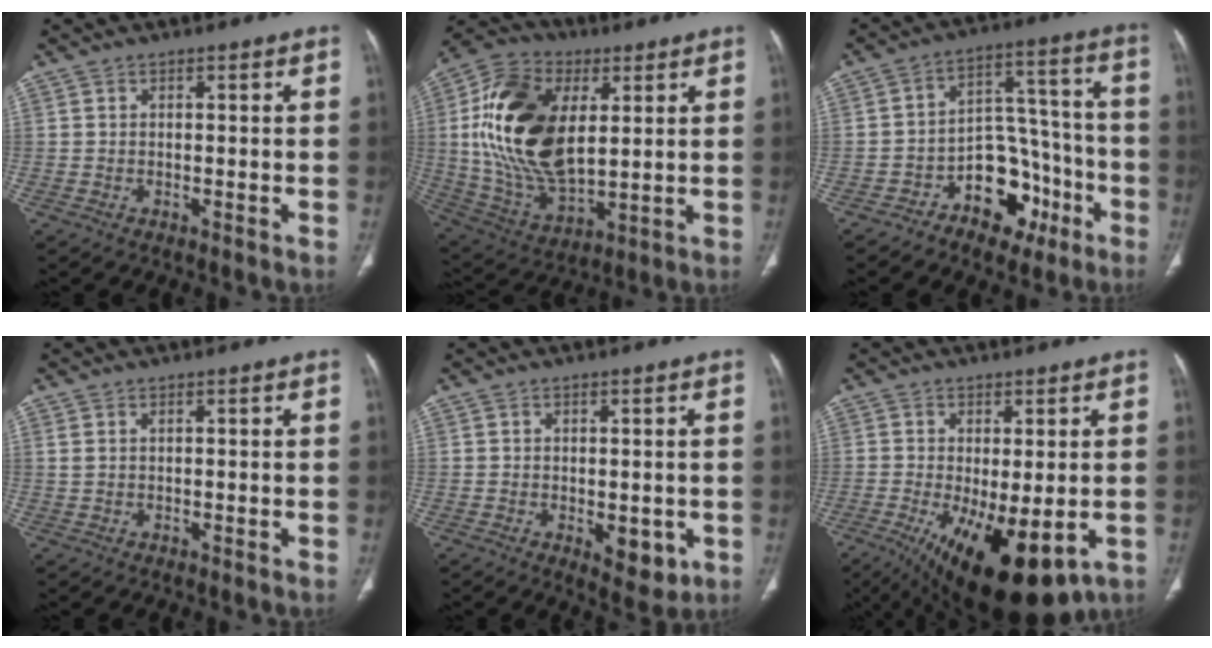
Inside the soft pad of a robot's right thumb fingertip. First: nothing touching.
{"total": 23.6, "force": [4.6, 13.6, 18.8], "torque": [-0.351, -0.017, 0.087]}
{"total": 12.9, "force": [-6.5, 8.4, 7.2], "torque": [-0.055, 0.077, -0.099]}
{"total": 1.1, "force": [0.6, 0.5, 0.8], "torque": [-0.022, 0.009, 0.021]}
{"total": 6.1, "force": [-1.4, 3.1, 5.0], "torque": [-0.048, -0.010, -0.009]}
{"total": 16.5, "force": [-5.9, 6.9, 13.7], "torque": [-0.209, -0.020, -0.072]}